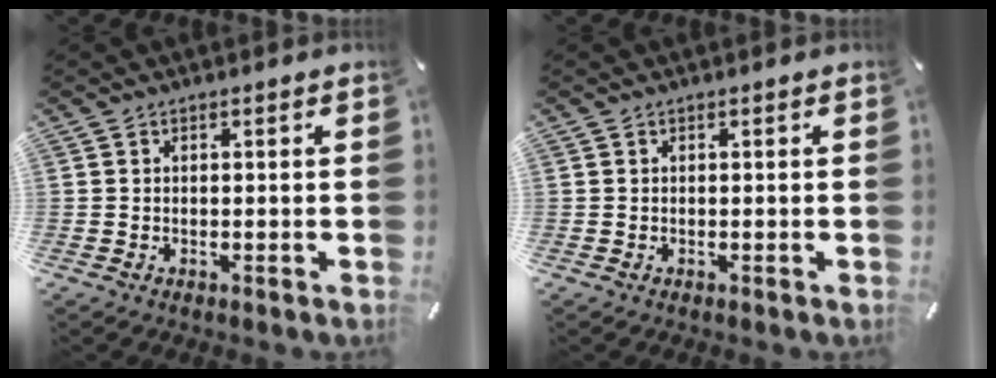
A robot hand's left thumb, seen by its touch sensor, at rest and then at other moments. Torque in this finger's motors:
{"motor_torque": [-0.06, 0.08, 0.01, 0.07, 0.01]}